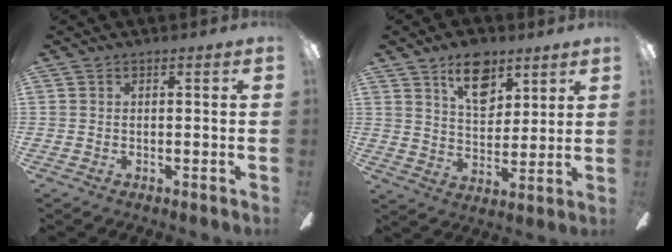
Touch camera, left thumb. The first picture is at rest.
{"total": 12.0, "force": [7.2, 6.8, 6.7], "torque": [-0.094, -0.025, 0.127]}